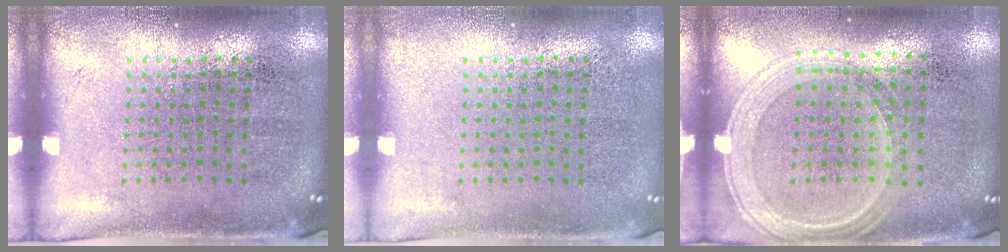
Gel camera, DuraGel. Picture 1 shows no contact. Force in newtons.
{"total": 0.0}
{"total": 1.3, "press": 1.2, "slide": 0.4}